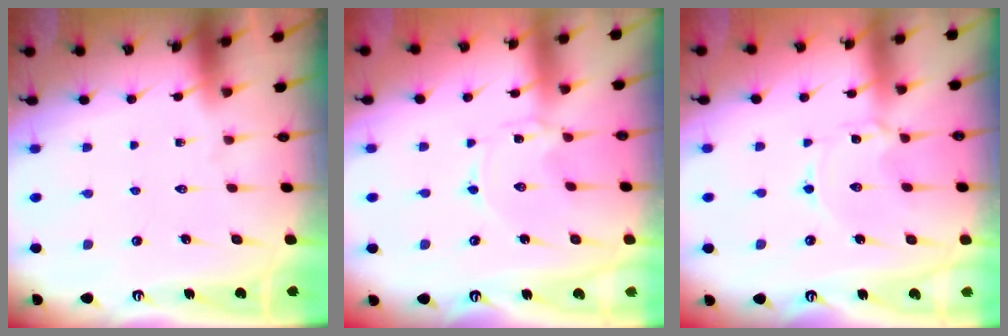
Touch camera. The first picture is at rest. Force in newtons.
{"total": 0.0}
{"total": 1.3, "press": 1.3, "slide": 0.1}